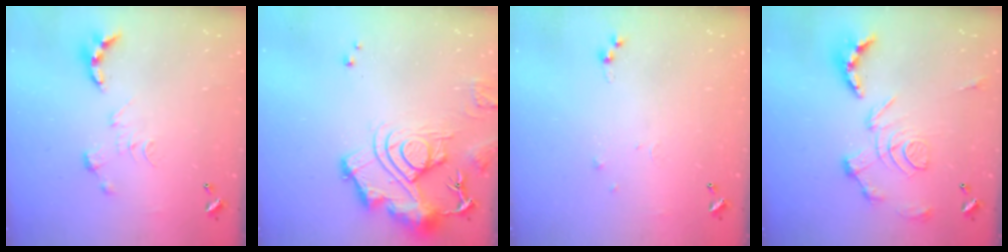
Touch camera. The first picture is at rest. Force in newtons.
{"total": 16.2, "press": 16.1, "slide": 1.7}
{"total": 5.1, "press": 5.1, "slide": 0.6}
{"total": 3.4, "press": 2.7, "slide": 2.0}